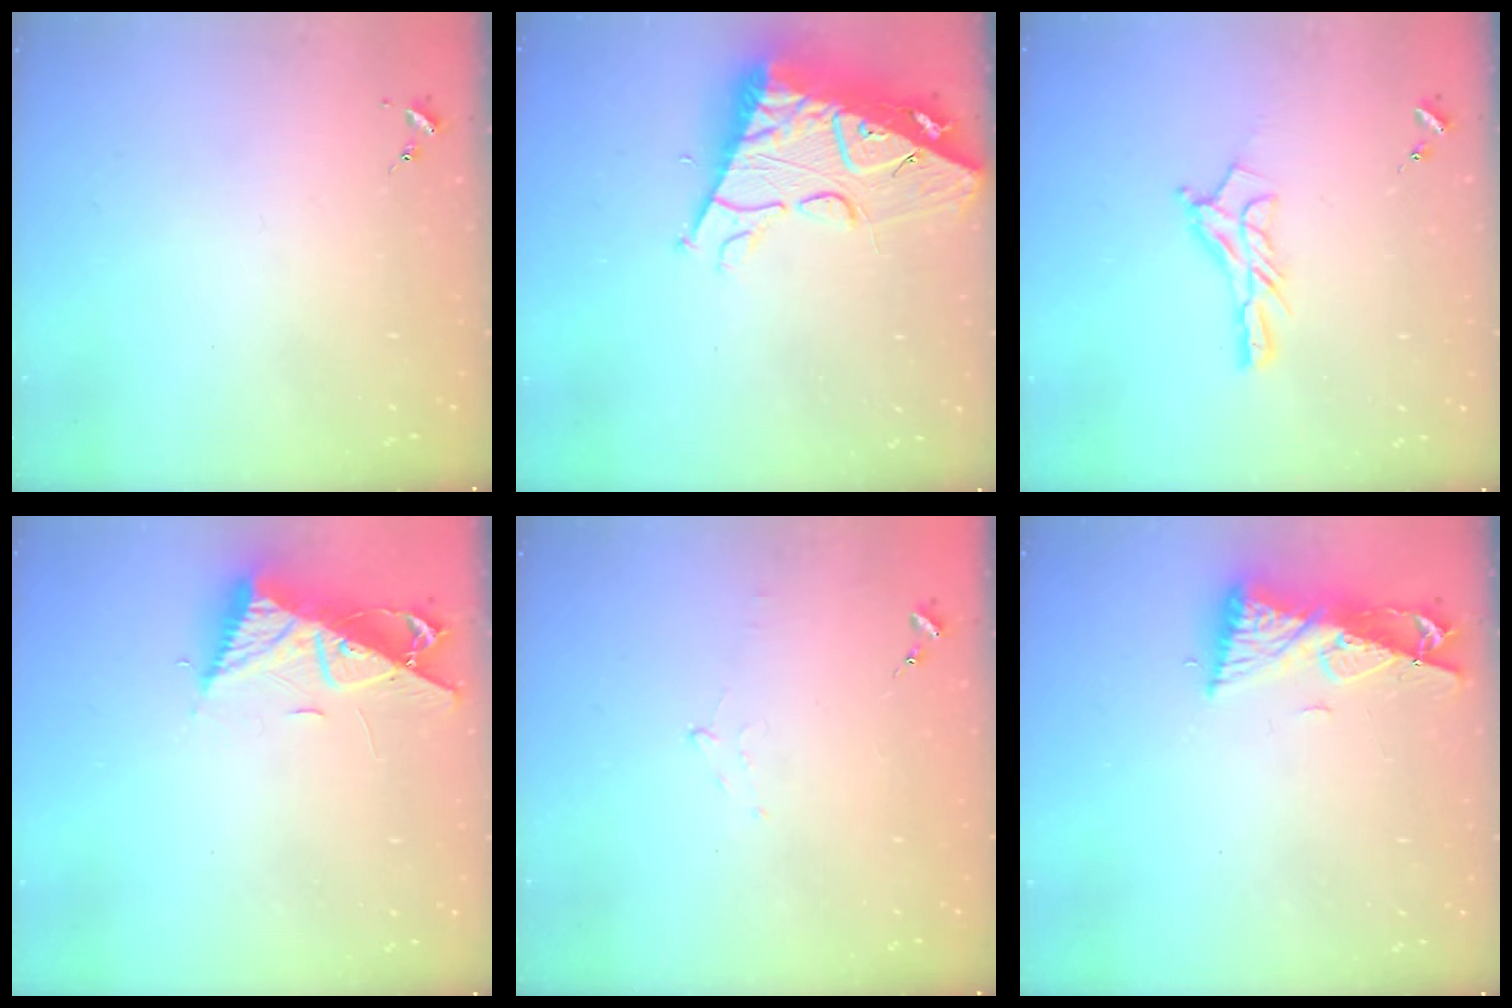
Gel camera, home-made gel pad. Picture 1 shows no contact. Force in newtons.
{"total": 18.5, "press": 18.4, "slide": 2.1}
{"total": 11.6, "press": 11.6, "slide": 0.8}
{"total": 10.8, "press": 10.8, "slide": 0.8}
{"total": 4.9, "press": 4.8, "slide": 0.6}
{"total": 9.1, "press": 9.0, "slide": 1.3}